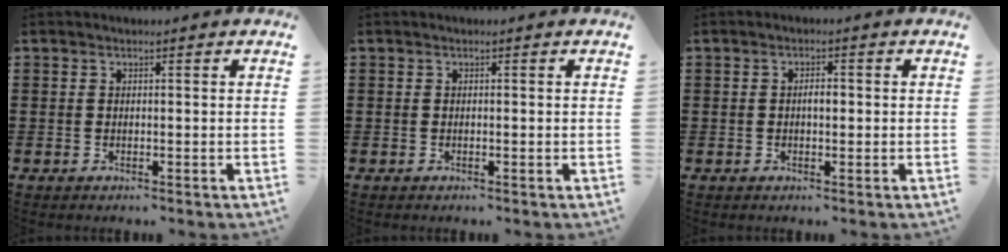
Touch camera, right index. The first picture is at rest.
{"total": 0.0}
{"total": 1.9, "force": [0.0, 0.7, 1.8], "torque": [-0.033, 0.004, -0.003]}